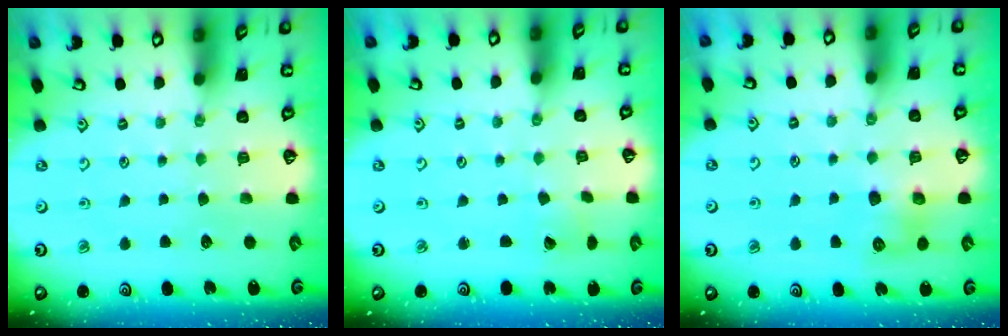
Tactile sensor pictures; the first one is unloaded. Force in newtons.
{"total": 2.1, "press": 2.1, "slide": 0.3}
{"total": 7.1, "press": 7.1, "slide": 0.1}